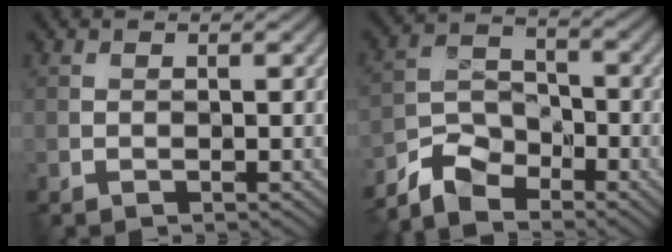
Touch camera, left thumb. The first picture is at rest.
{"total": 6.3, "force": [-5.2, 2.7, 2.2], "torque": [-0.048, -0.003, -0.122]}